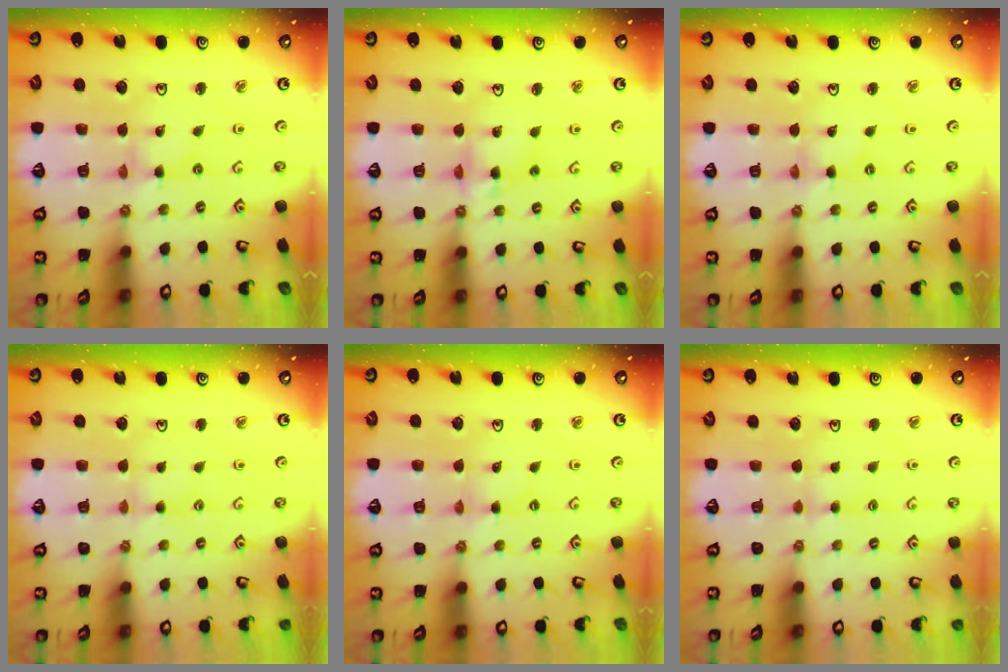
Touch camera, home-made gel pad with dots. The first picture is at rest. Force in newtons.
{"total": 7.1, "press": 7.1, "slide": 0.7}
{"total": 0.0}
{"total": 2.4, "press": 2.3, "slide": 0.3}
{"total": 1.1, "press": 1.1, "slide": 0.3}
{"total": 2.3, "press": 2.3, "slide": 0.4}